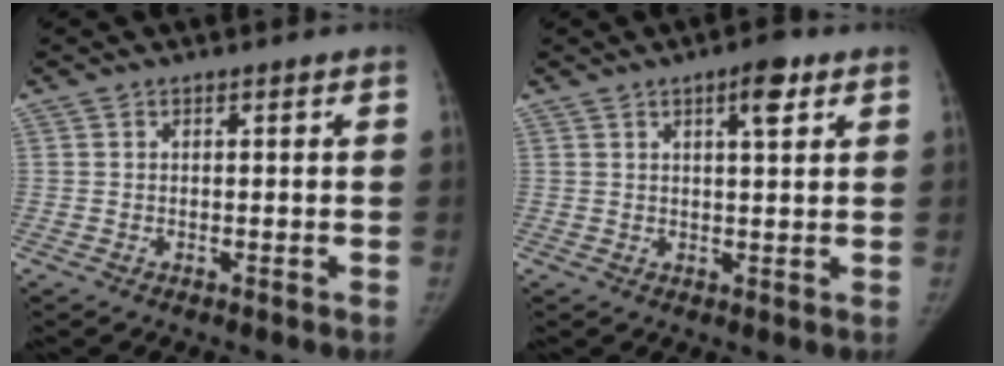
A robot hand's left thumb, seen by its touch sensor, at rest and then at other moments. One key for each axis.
{"total": 4.6, "fx": 2.4, "fy": 1.2, "fz": 3.8, "tx": -0.049, "ty": -0.009, "tz": 0.033}